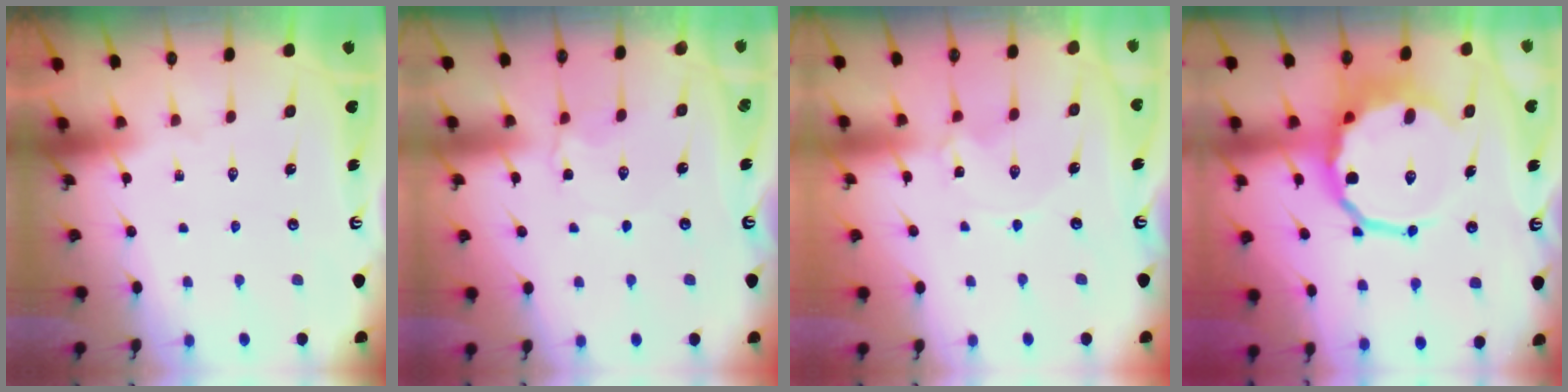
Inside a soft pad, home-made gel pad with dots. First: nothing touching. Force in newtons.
{"total": 2.5, "press": 2.5, "slide": 0.2}
{"total": 0.7, "press": 0.7, "slide": 0.1}
{"total": 12.7, "press": 12.1, "slide": 3.6}